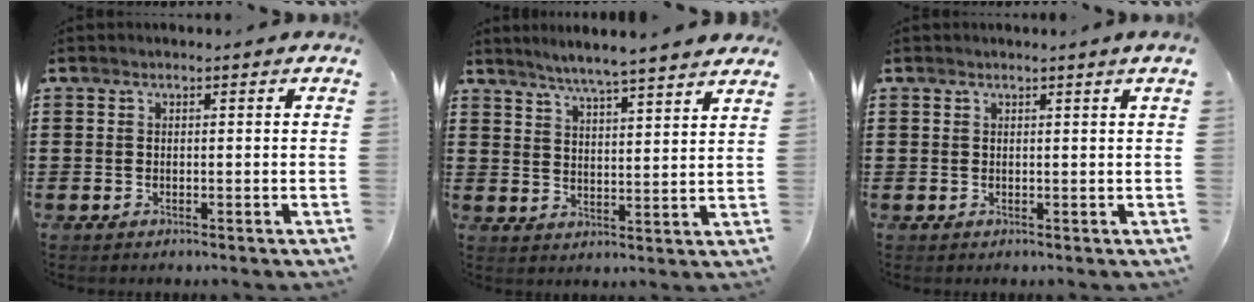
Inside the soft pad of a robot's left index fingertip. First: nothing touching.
{"total": 4.7, "force": [4.4, -1.0, 1.2], "torque": [-0.040, -0.027, 0.075]}
{"total": 0.9, "force": [0.7, -0.3, 0.5], "torque": [-0.008, -0.004, 0.014]}